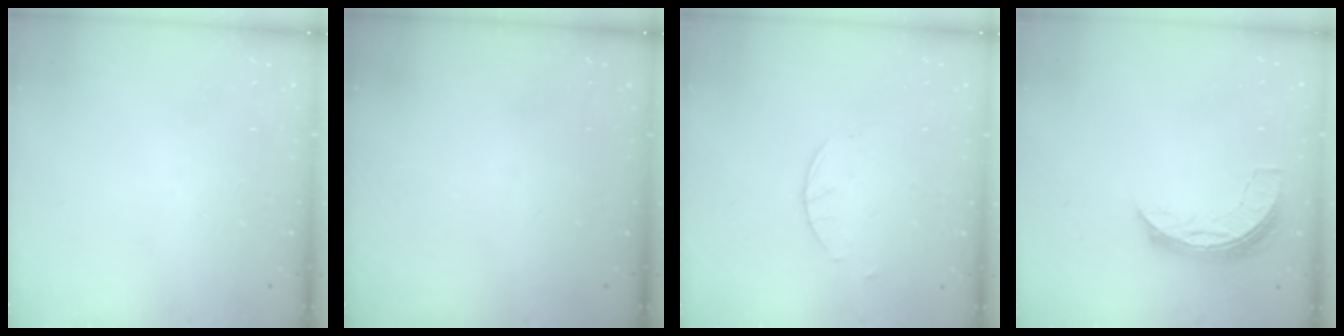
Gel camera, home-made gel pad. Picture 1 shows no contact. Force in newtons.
{"total": 0.0}
{"total": 1.7, "press": 1.7, "slide": 0.3}
{"total": 6.8, "press": 6.8, "slide": 0.6}